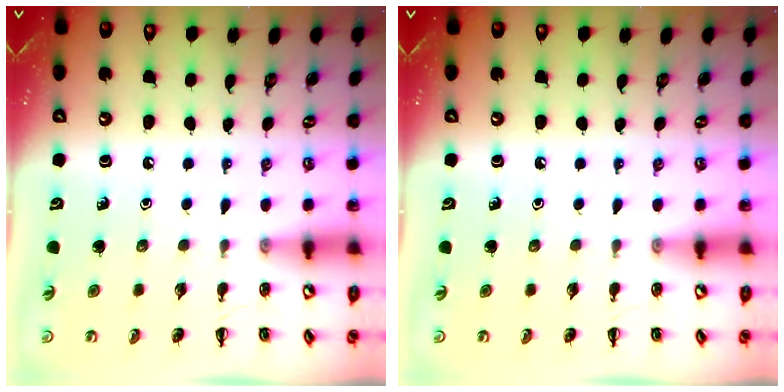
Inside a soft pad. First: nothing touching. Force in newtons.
{"total": 0.0}